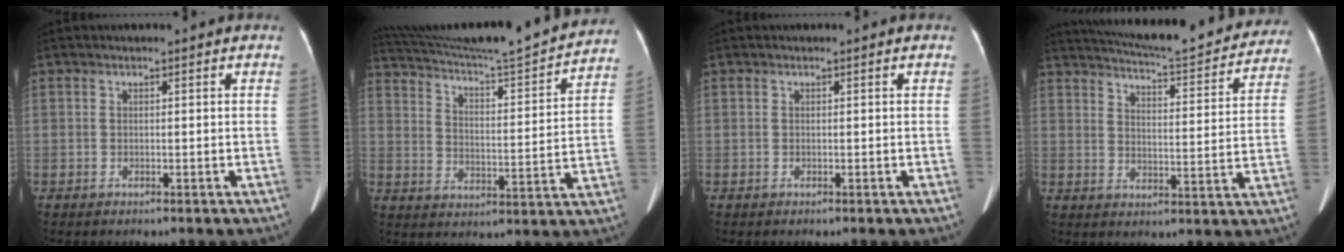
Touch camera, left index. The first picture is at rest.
{"total": 24.1, "force": [22.5, 0.1, 8.8], "torque": [-0.153, -0.040, 0.316]}
{"total": 0.0}
{"total": 22.5, "force": [20.7, 3.1, 8.2], "torque": [-0.127, -0.024, 0.263]}